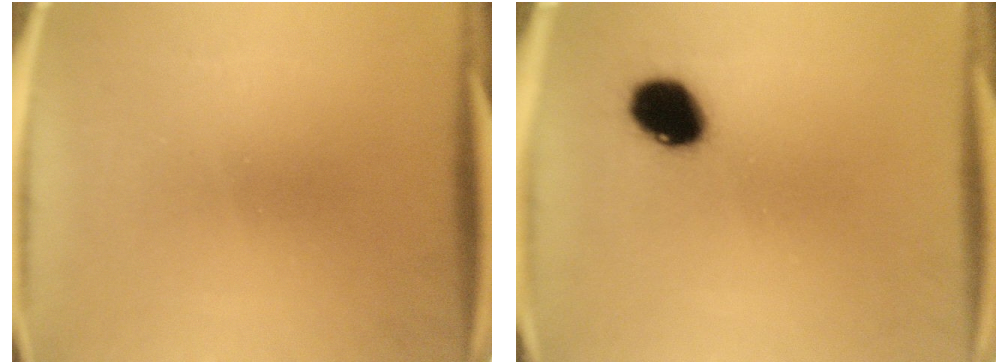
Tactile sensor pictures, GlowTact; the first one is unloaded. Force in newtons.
{"total": 8.9}